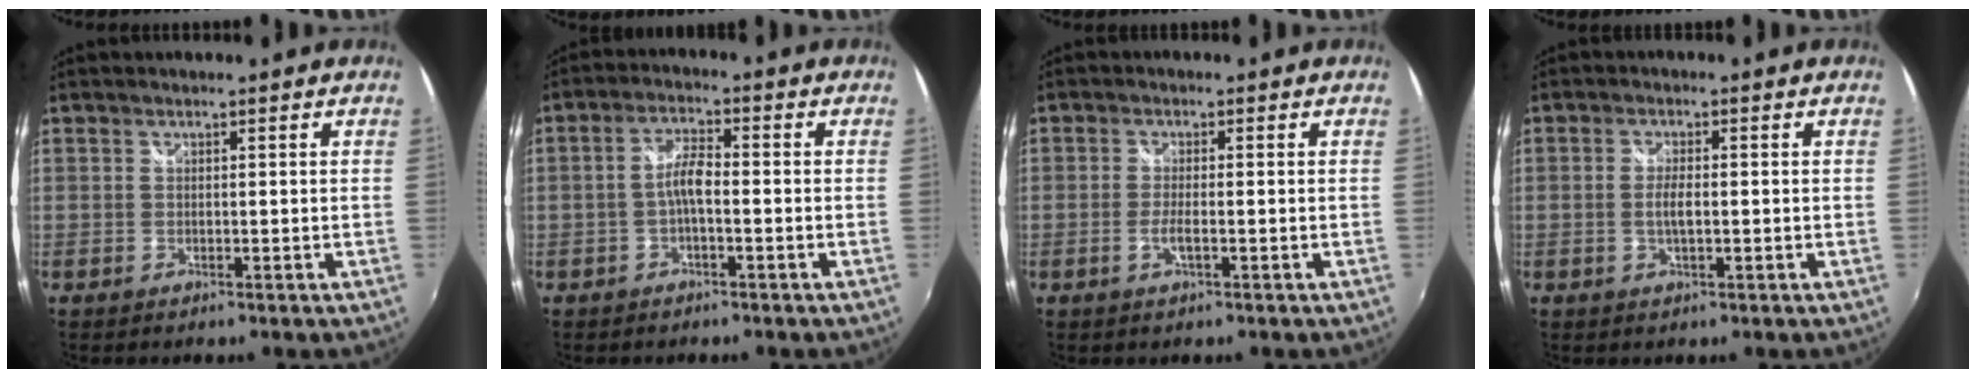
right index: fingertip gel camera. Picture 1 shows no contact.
{"total": 3.9, "force": [-1.2, 1.0, 3.5], "torque": [-0.072, 0.011, -0.026]}
{"total": 2.4, "force": [-0.9, 0.3, 2.2], "torque": [-0.046, -0.005, -0.016]}
{"total": 2.7, "force": [-0.4, 0.7, 2.6], "torque": [-0.050, -0.002, -0.008]}